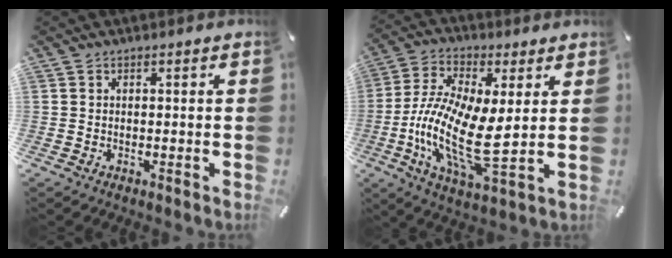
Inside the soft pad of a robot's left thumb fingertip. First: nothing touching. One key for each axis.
{"total": 15.9, "fx": -1.2, "fy": 5.7, "fz": 14.8, "tx": -0.324, "ty": -0.027, "tz": -0.020}